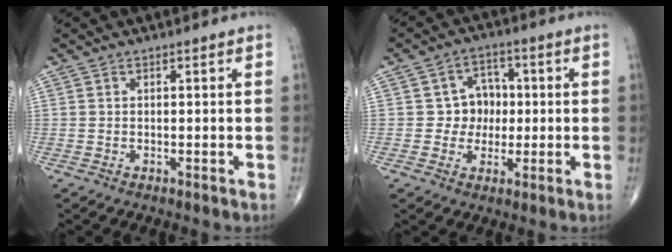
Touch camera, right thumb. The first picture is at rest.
{"total": 6.4, "force": [0.0, 5.8, 2.6], "torque": [0.006, 0.014, -0.009]}